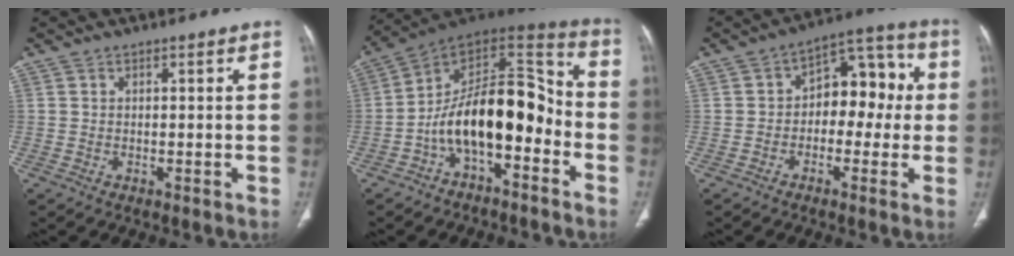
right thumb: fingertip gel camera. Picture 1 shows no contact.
{"total": 18.1, "force": [-5.6, 9.1, 14.6], "torque": [-0.214, 0.092, -0.096]}
{"total": 11.8, "force": [0.0, 7.6, 9.0], "torque": [-0.076, 0.046, -0.013]}